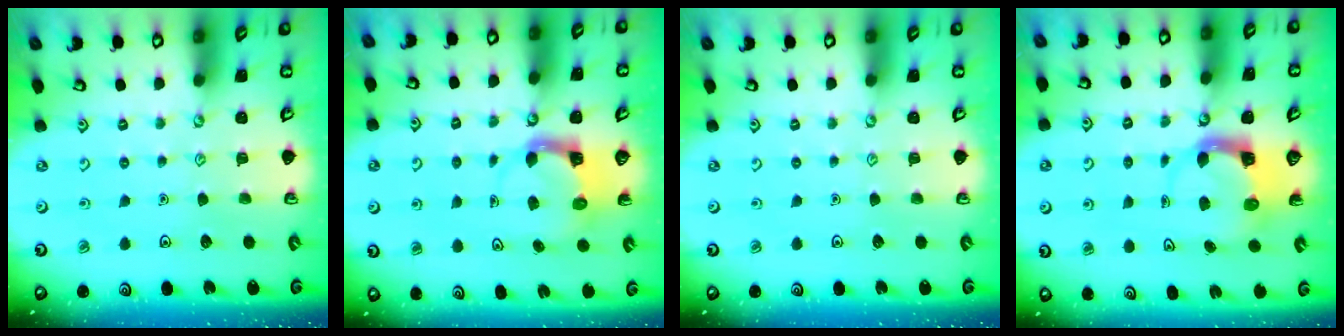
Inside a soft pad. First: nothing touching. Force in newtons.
{"total": 3.7, "press": 3.7, "slide": 0.4}
{"total": 0.0}
{"total": 3.6, "press": 3.6, "slide": 0.5}